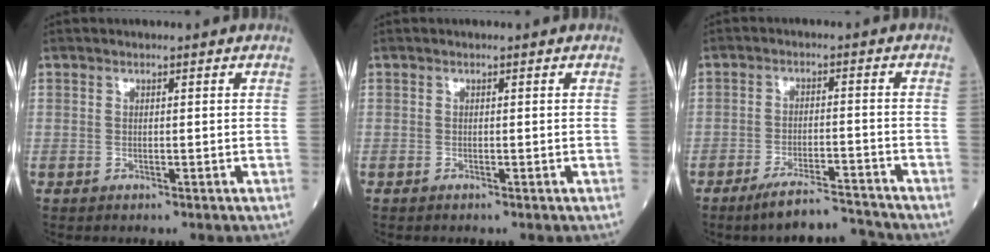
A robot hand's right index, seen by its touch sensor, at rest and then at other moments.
{"total": 0.0}
{"total": 6.3, "force": [-5.9, 0.0, 2.1], "torque": [-0.034, -0.005, -0.104]}